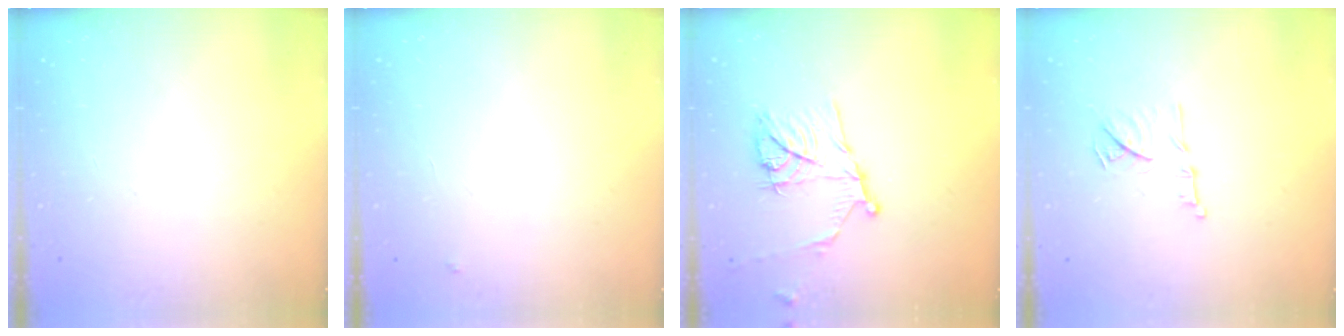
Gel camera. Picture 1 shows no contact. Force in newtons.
{"total": 3.8, "press": 3.8, "slide": 0.2}
{"total": 13.8, "press": 13.7, "slide": 0.8}
{"total": 11.8, "press": 11.8, "slide": 0.7}